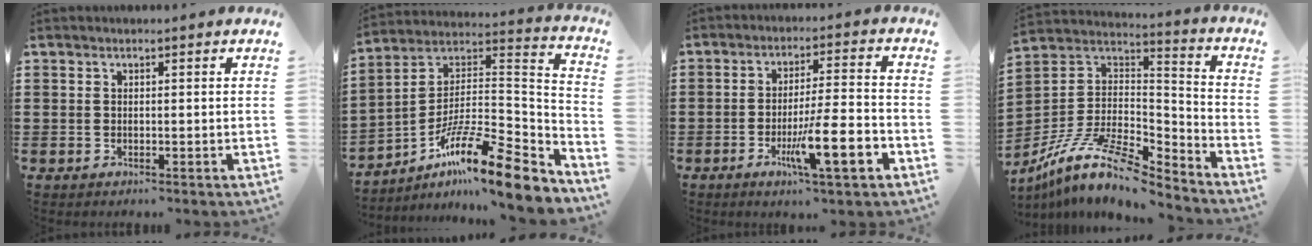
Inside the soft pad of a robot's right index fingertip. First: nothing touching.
{"total": 14.5, "force": [-10.0, 2.1, 10.2], "torque": [-0.163, 0.007, -0.185]}
{"total": 10.1, "force": [-4.4, 1.4, 9.0], "torque": [-0.156, 0.001, -0.076]}
{"total": 12.3, "force": [-9.2, 3.4, 7.4], "torque": [-0.152, 0.020, -0.180]}